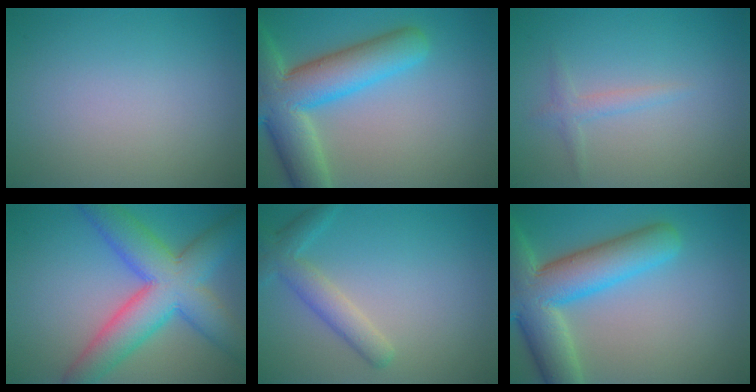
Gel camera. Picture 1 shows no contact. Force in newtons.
{"total": 9.6, "press": 9.6, "slide": 0.6}
{"total": 1.3, "press": 1.3, "slide": 0.0}
{"total": 9.5, "press": 9.5, "slide": 0.4}
{"total": 3.1, "press": 3.1, "slide": 0.3}
{"total": 9.6, "press": 9.6, "slide": 0.6}